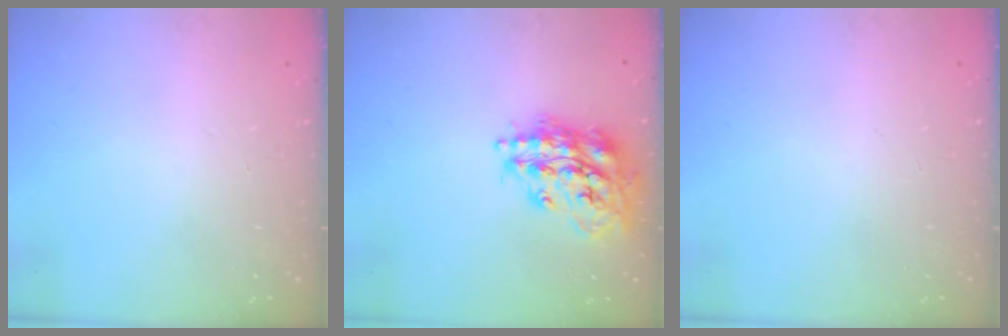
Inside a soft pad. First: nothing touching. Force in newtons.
{"total": 17.7, "press": 17.6, "slide": 1.5}
{"total": 0.0}